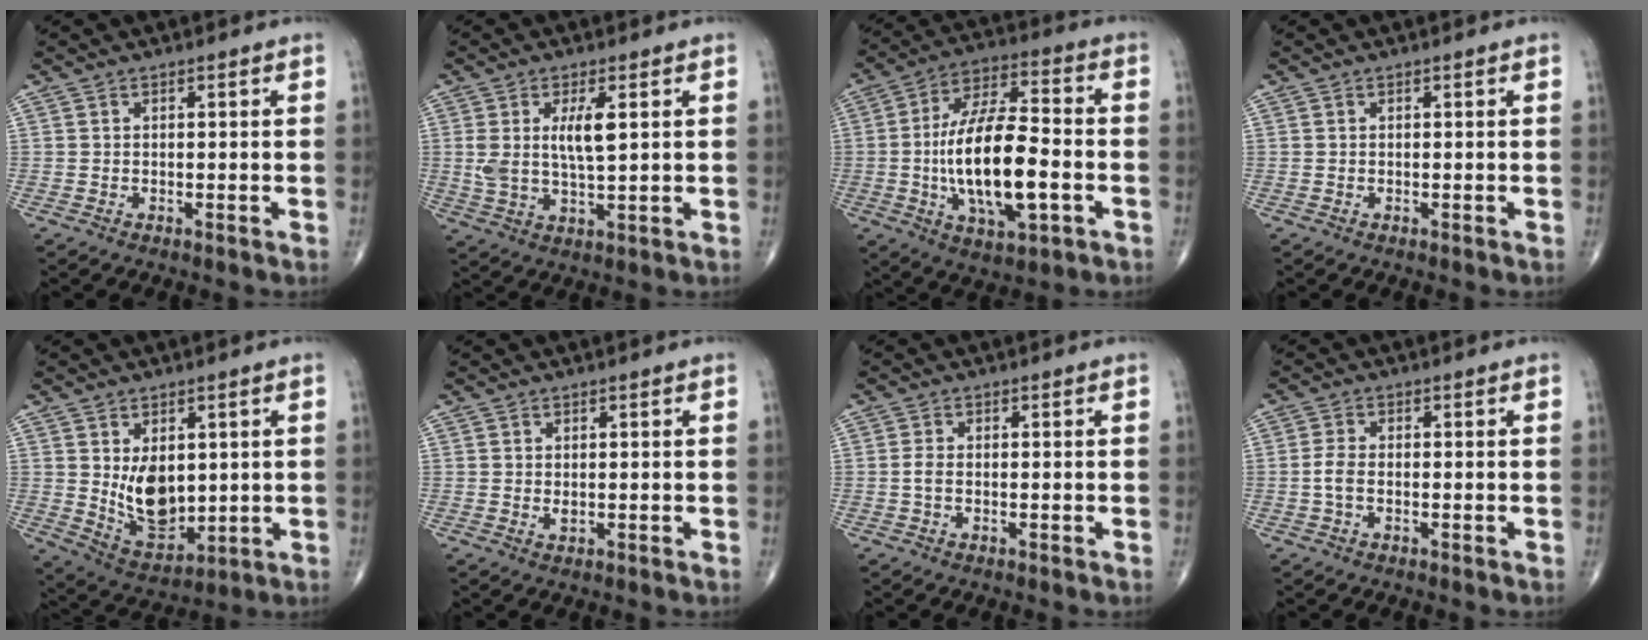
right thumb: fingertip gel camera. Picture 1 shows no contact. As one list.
[{"total": 7.3, "force": [1.9, 2.4, 6.6], "torque": [-0.129, -0.010, 0.042]}, {"total": 19.3, "force": [-3.4, 7.9, 17.2], "torque": [-0.304, 0.026, -0.055]}, {"total": 0.0}, {"total": 10.4, "force": [1.3, 6.6, 7.9], "torque": [-0.102, -0.024, 0.045]}, {"total": 0.9, "force": [0.1, 0.6, 0.7], "torque": [-0.012, -0.003, 0.002]}, {"total": 1.4, "force": [-0.3, 0.8, 1.1], "torque": [-0.026, 0.001, -0.008]}, {"total": 2.5, "force": [-0.6, 1.3, 2.1], "torque": [-0.048, 0.007, -0.016]}]